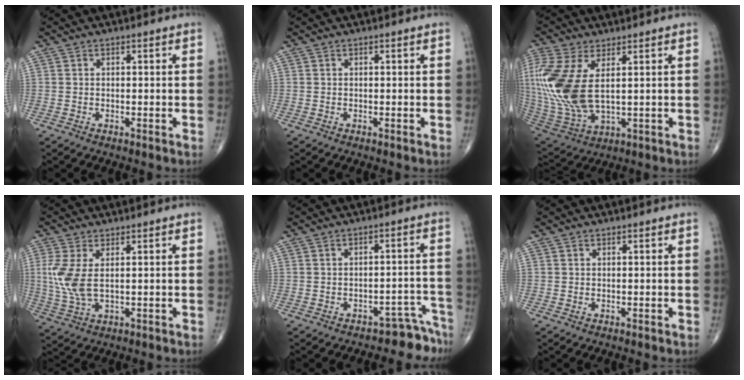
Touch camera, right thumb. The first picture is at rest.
{"total": 0.0}
{"total": 17.6, "force": [3.0, 8.6, 15.1], "torque": [-0.367, -0.022, 0.071]}
{"total": 7.1, "force": [1.1, 3.2, 6.3], "torque": [-0.162, -0.012, 0.031]}
{"total": 5.1, "force": [-4.6, 2.0, -0.5], "torque": [0.038, 0.091, -0.060]}
{"total": 0.0}